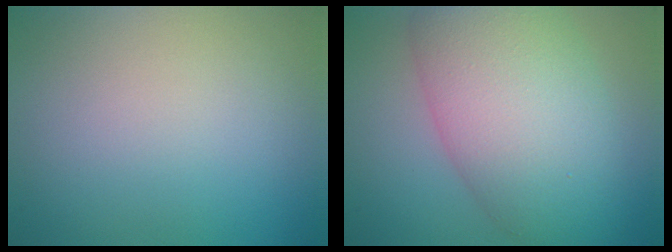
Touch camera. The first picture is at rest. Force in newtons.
{"total": 10.8, "press": 10.8, "slide": 0.3}